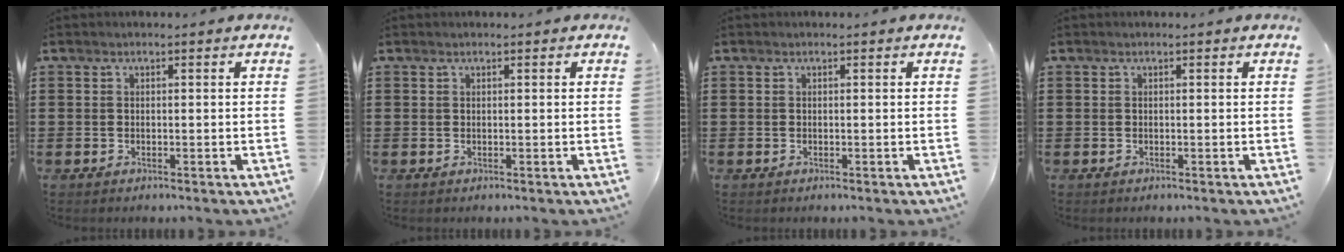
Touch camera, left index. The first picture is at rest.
{"total": 0.0}
{"total": 0.0}
{"total": 0.0}